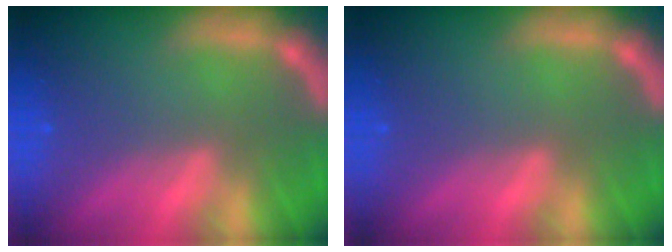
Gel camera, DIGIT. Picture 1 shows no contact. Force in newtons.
{"total": 0.0}